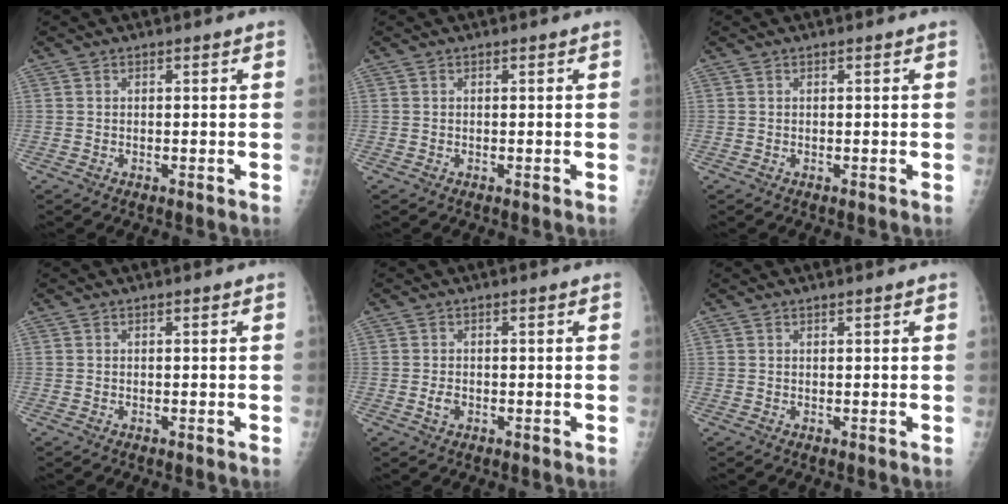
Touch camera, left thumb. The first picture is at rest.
{"total": 0.0}
{"total": 0.0}
{"total": 0.0}
{"total": 1.6, "force": [-0.5, 1.1, 1.1], "torque": [-0.021, 0.002, -0.007]}
{"total": 0.9, "force": [0.6, 0.1, 0.6], "torque": [-0.007, 0.000, 0.010]}